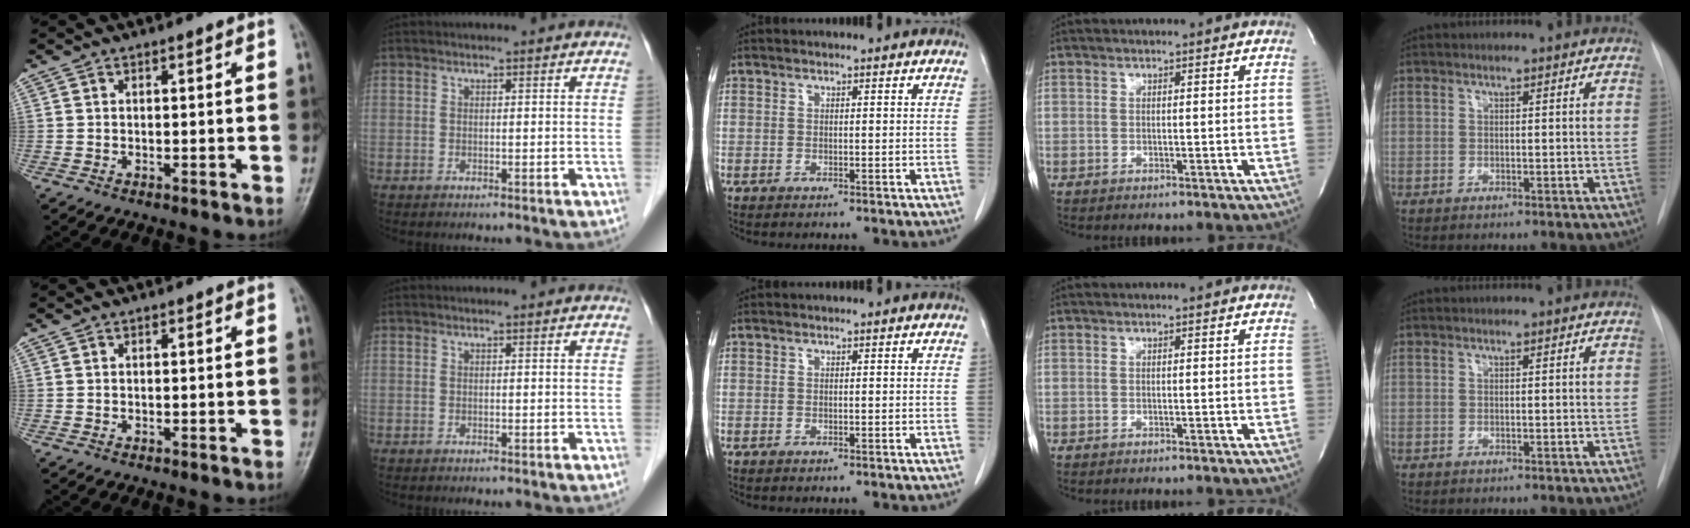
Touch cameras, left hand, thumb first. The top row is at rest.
{}